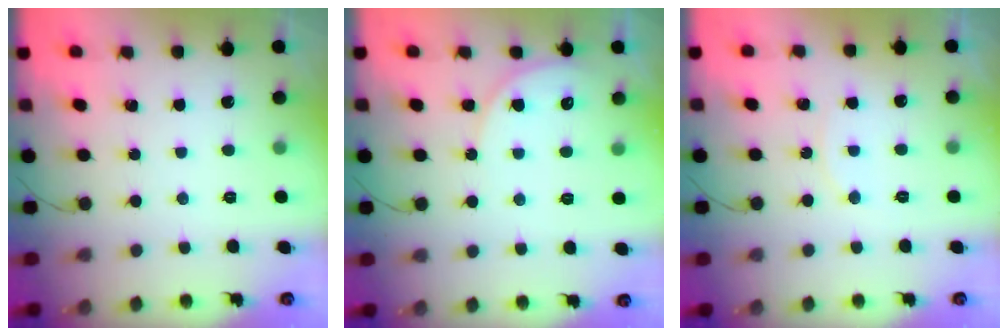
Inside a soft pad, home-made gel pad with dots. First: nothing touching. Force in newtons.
{"total": 5.9, "press": 5.9, "slide": 0.7}
{"total": 3.8, "press": 3.8, "slide": 0.4}